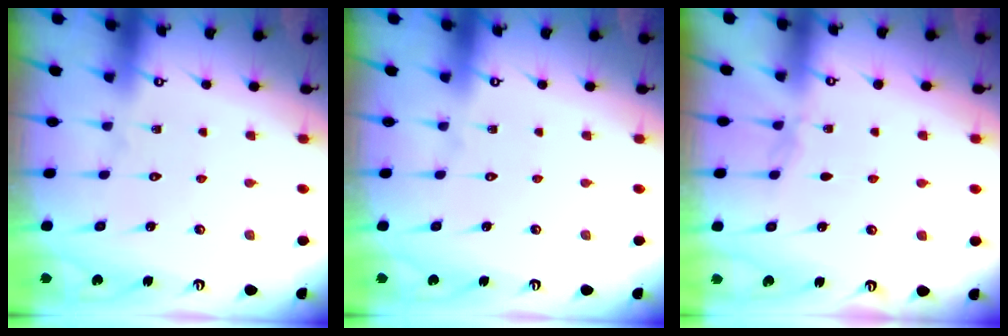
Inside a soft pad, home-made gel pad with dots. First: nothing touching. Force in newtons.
{"total": 0.0}
{"total": 2.1, "press": 2.0, "slide": 0.4}